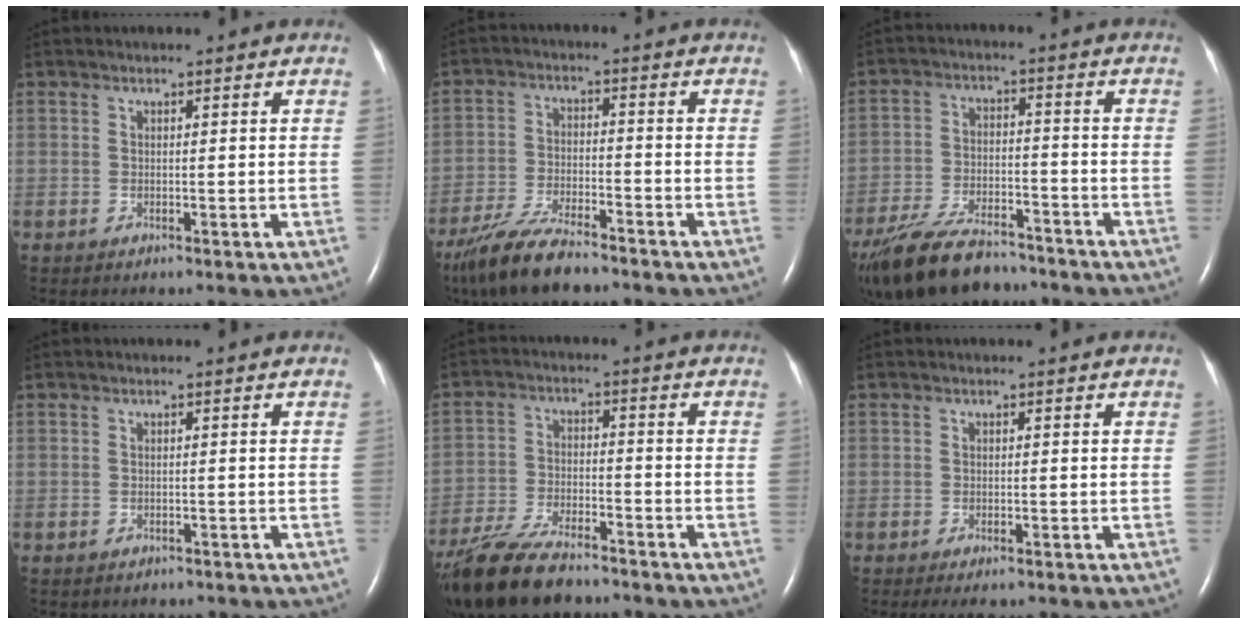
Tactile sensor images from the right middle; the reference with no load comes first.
{"total": 10.6, "force": [-8.6, 2.1, 5.9], "torque": [-0.119, -0.028, -0.152]}
{"total": 15.8, "force": [-12.9, 5.2, 7.6], "torque": [-0.171, -0.017, -0.214]}
{"total": 2.9, "force": [-2.5, 1.4, 0.5], "torque": [-0.008, 0.002, -0.025]}
{"total": 15.2, "force": [-12.4, 3.9, 7.9], "torque": [-0.173, -0.028, -0.213]}
{"total": 2.2, "force": [-1.6, 0.6, 1.3], "torque": [-0.020, -0.005, -0.020]}